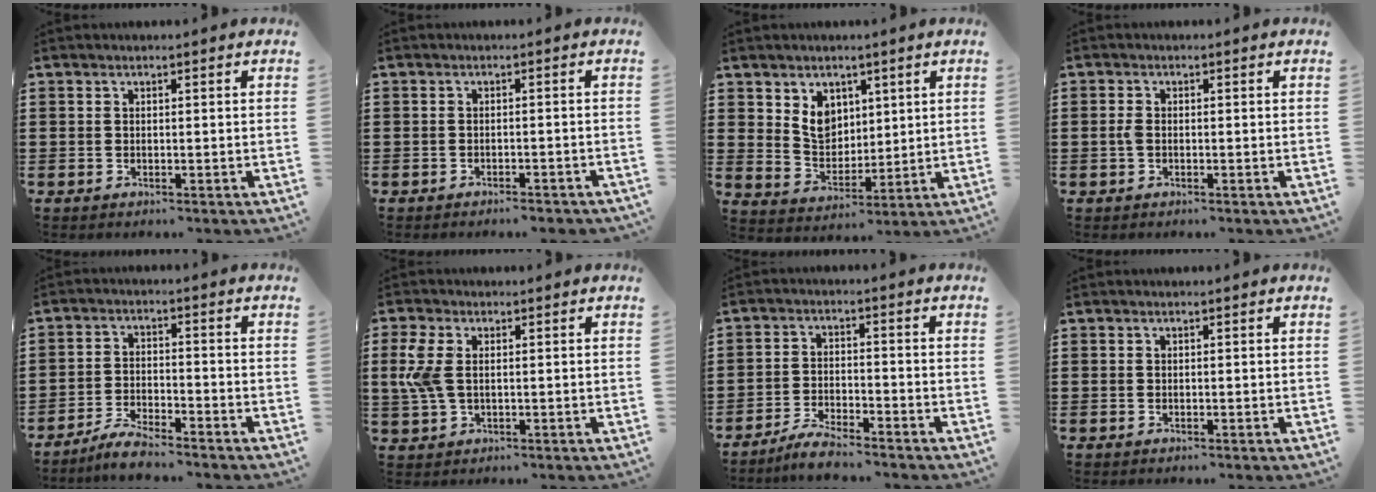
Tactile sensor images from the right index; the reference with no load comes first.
{"total": 1.4, "force": [-1.4, 0.0, 0.3], "torque": [-0.008, 0.001, -0.027]}
{"total": 6.2, "force": [3.0, 4.8, 2.3], "torque": [-0.059, 0.008, 0.057]}
{"total": 1.6, "force": [-0.3, 0.9, 1.3], "torque": [-0.034, 0.000, -0.008]}
{"total": 3.9, "force": [-3.7, 0.2, 1.1], "torque": [-0.027, 0.007, -0.076]}
{"total": 5.4, "force": [0.8, 3.0, 4.5], "torque": [-0.128, -0.003, 0.003]}
{"total": 3.8, "force": [-3.7, 0.2, 0.9], "torque": [-0.018, 0.008, -0.072]}
{"total": 0.0}